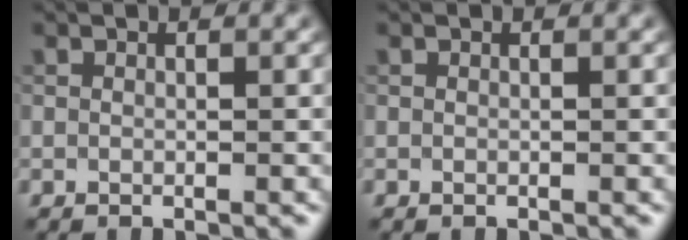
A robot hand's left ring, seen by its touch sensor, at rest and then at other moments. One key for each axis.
{"total": 0.0}